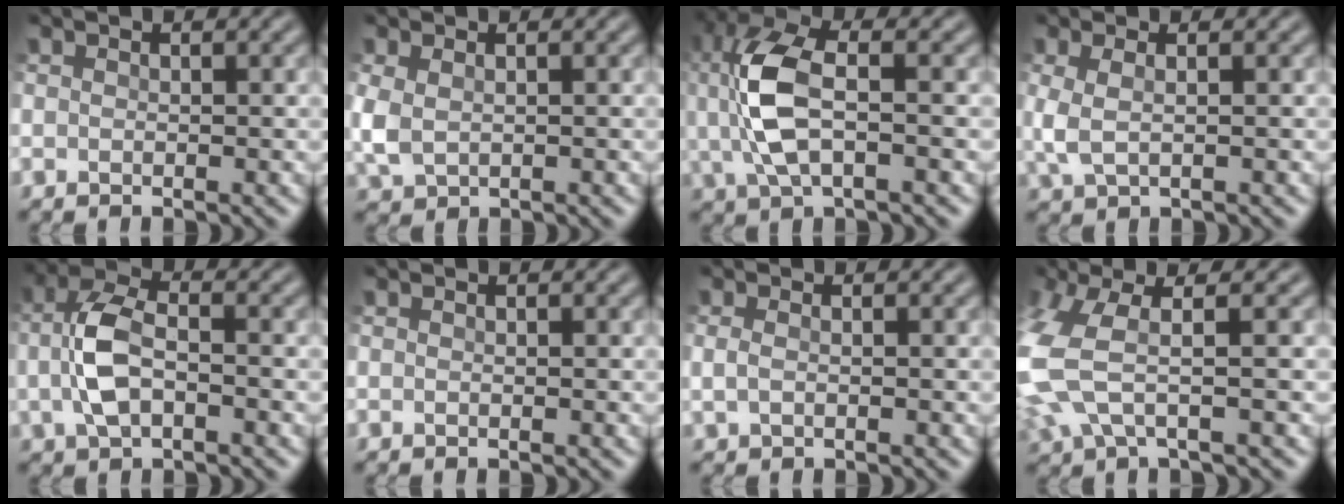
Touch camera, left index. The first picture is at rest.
{"total": 3.0, "force": [-0.3, 2.1, 2.1], "torque": [-0.057, -0.006, 0.001]}
{"total": 7.3, "force": [0.2, 3.4, 6.4], "torque": [-0.148, 0.010, 0.000]}
{"total": 2.6, "force": [-0.2, 1.2, 2.3], "torque": [-0.059, -0.003, 0.001]}
{"total": 5.2, "force": [-0.6, 2.8, 4.3], "torque": [-0.095, 0.003, -0.014]}
{"total": 0.0}
{"total": 0.9, "force": [-0.1, 0.5, 0.8], "torque": [-0.020, 0.001, 0.000]}
{"total": 6.4, "force": [-0.1, 2.4, 5.9], "torque": [-0.165, -0.001, -0.006]}